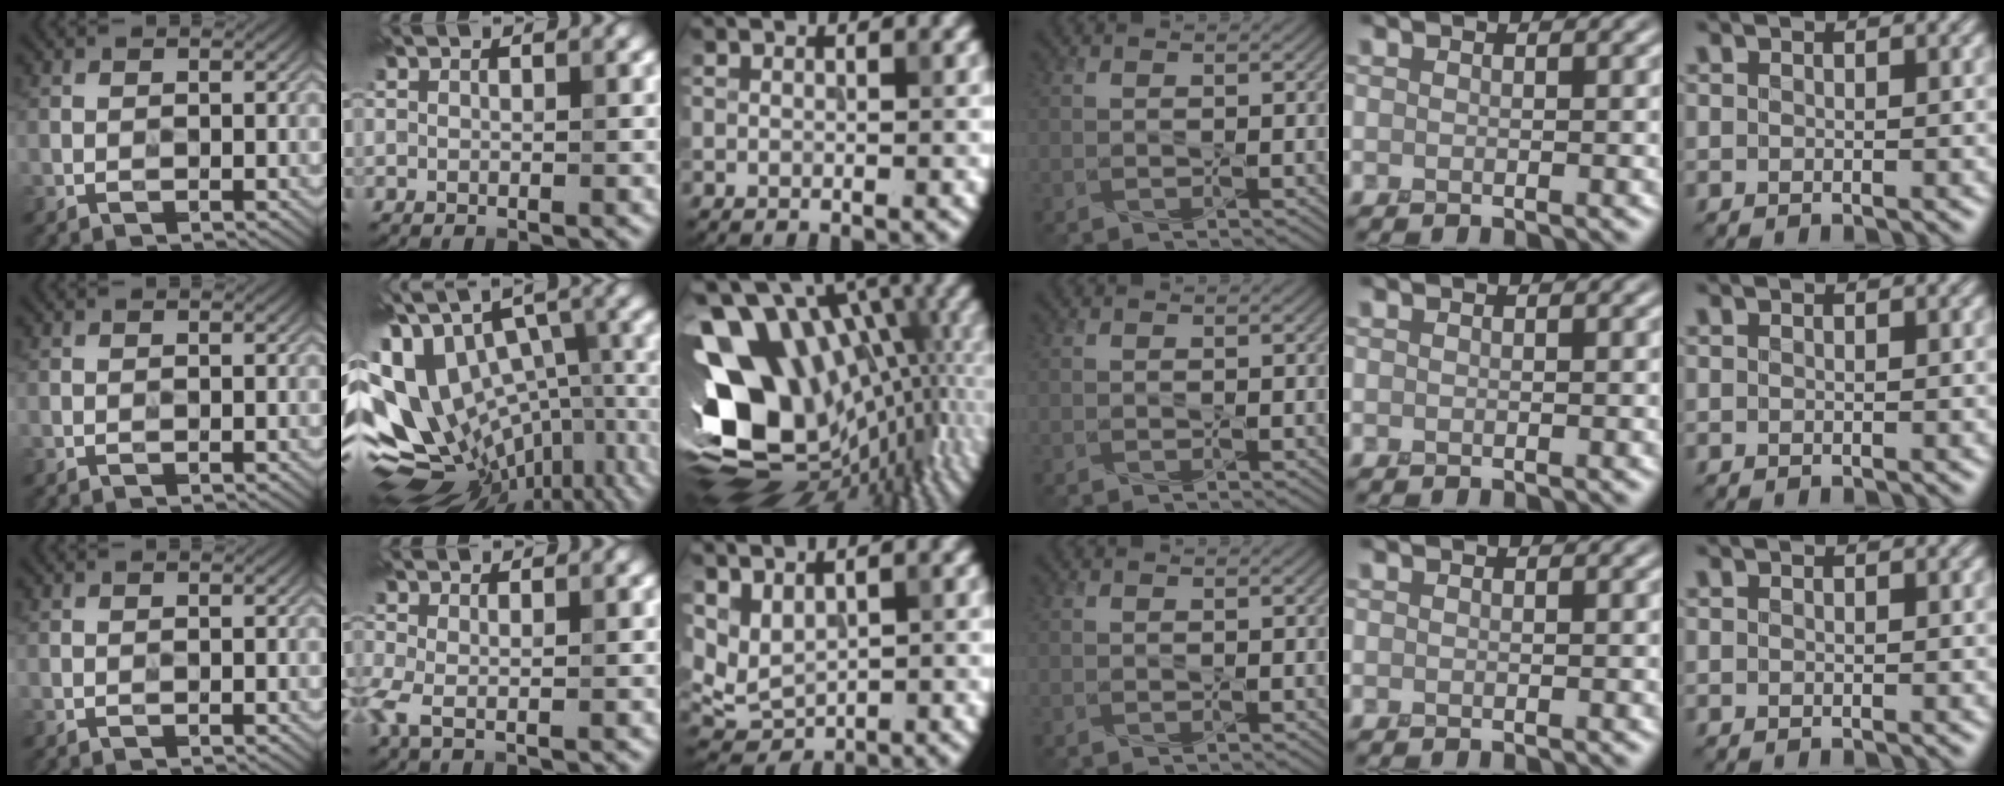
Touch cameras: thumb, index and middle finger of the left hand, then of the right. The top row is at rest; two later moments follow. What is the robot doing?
{"motion": "press", "object": "button"}